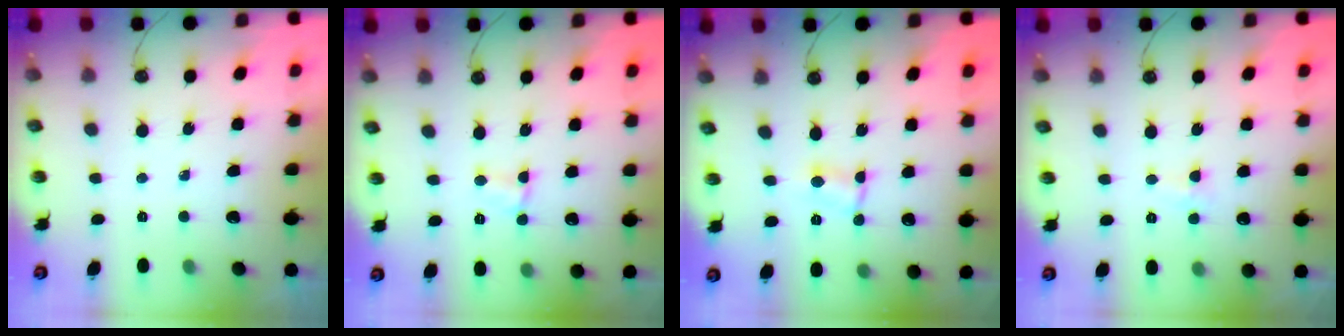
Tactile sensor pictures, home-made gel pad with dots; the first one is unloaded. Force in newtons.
{"total": 1.5, "press": 1.5, "slide": 0.2}
{"total": 2.0, "press": 2.0, "slide": 0.3}
{"total": 2.4, "press": 2.3, "slide": 0.4}